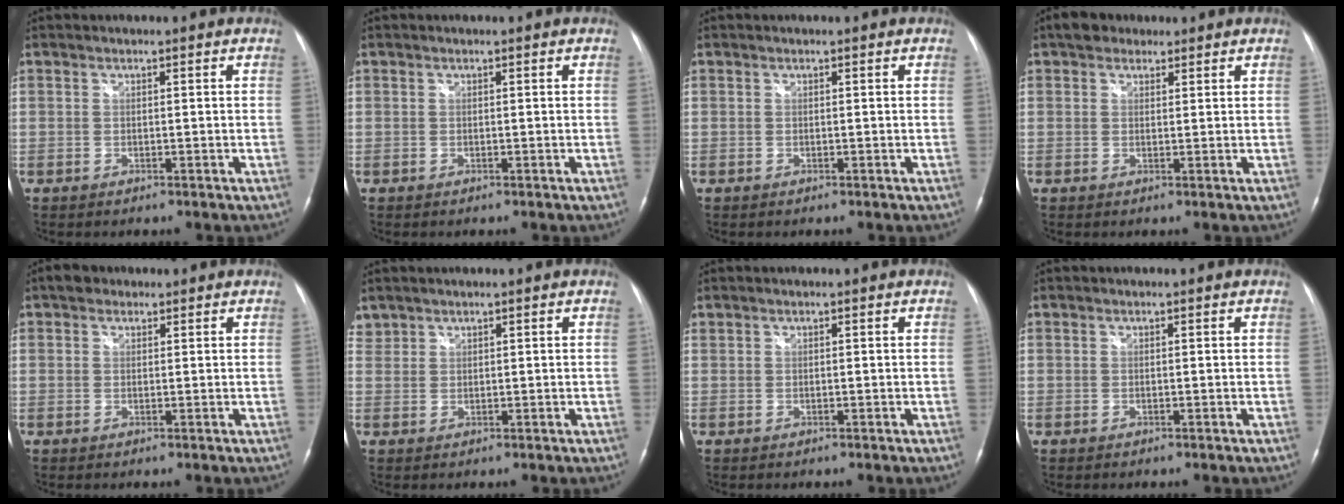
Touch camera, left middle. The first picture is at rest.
{"total": 0.0}
{"total": 0.0}
{"total": 3.6, "force": [2.5, 2.3, 1.1], "torque": [-0.020, 0.022, 0.041]}
{"total": 2.2, "force": [1.4, 1.5, 0.7], "torque": [-0.014, 0.018, 0.022]}
{"total": 1.7, "force": [1.5, 0.8, -0.2], "torque": [0.006, 0.011, 0.031]}
{"total": 0.0}
{"total": 0.0}